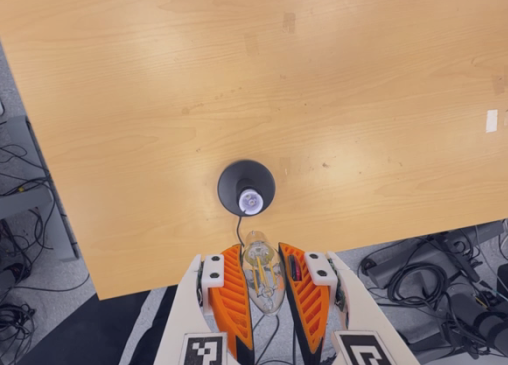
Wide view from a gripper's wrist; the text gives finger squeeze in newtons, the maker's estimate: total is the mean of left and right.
{"total": 20.8, "left": 23.2, "right": 18.5}